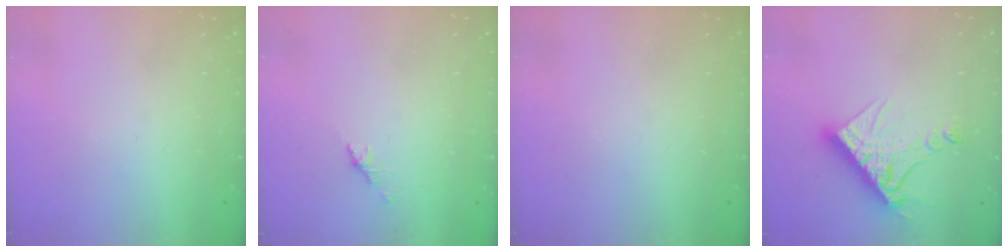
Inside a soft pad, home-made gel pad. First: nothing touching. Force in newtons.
{"total": 1.1, "press": 1.0, "slide": 0.5}
{"total": 0.0}
{"total": 13.4, "press": 13.4, "slide": 1.3}